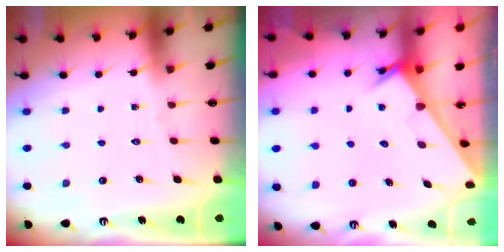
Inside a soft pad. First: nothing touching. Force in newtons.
{"total": 2.5, "press": 2.5, "slide": 0.1}